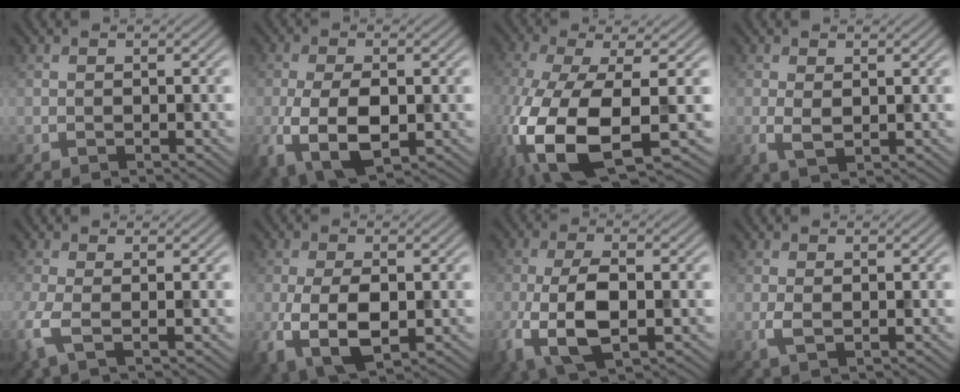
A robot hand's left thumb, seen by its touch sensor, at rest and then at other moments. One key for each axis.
{"total": 8.6, "fx": -2.0, "fy": 4.8, "fz": 6.9, "tx": -0.154, "ty": -0.020, "tz": -0.036}
{"total": 14.9, "fx": -4.8, "fy": 5.8, "fz": 12.9, "tx": -0.322, "ty": -0.045, "tz": -0.073}
{"total": 2.3, "fx": 0.5, "fy": 1.1, "fz": 1.9, "tx": -0.045, "ty": -0.003, "tz": 0.010}
{"total": 3.7, "fx": -0.8, "fy": 1.2, "fz": 3.4, "tx": -0.092, "ty": -0.005, "tz": -0.023}
{"total": 7.7, "fx": -1.7, "fy": 4.3, "fz": 6.3, "tx": -0.144, "ty": -0.020, "tz": -0.026}
{"total": 8.6, "fx": -2.4, "fy": 3.9, "fz": 7.3, "tx": -0.164, "ty": -0.008, "tz": -0.047}
{"total": 1.6, "fx": -0.2, "fy": 0.7, "fz": 1.4, "tx": -0.035, "ty": -0.002, "tz": -0.005}